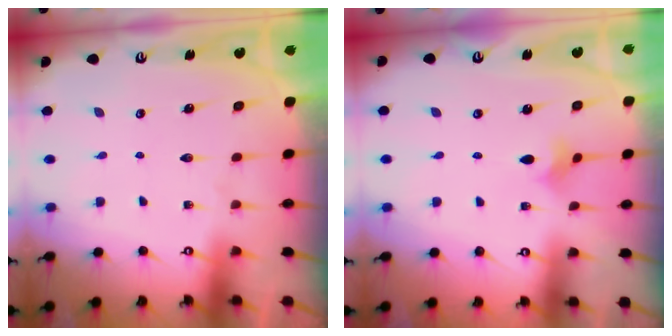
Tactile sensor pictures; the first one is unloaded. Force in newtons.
{"total": 2.4, "press": 2.4, "slide": 0.5}